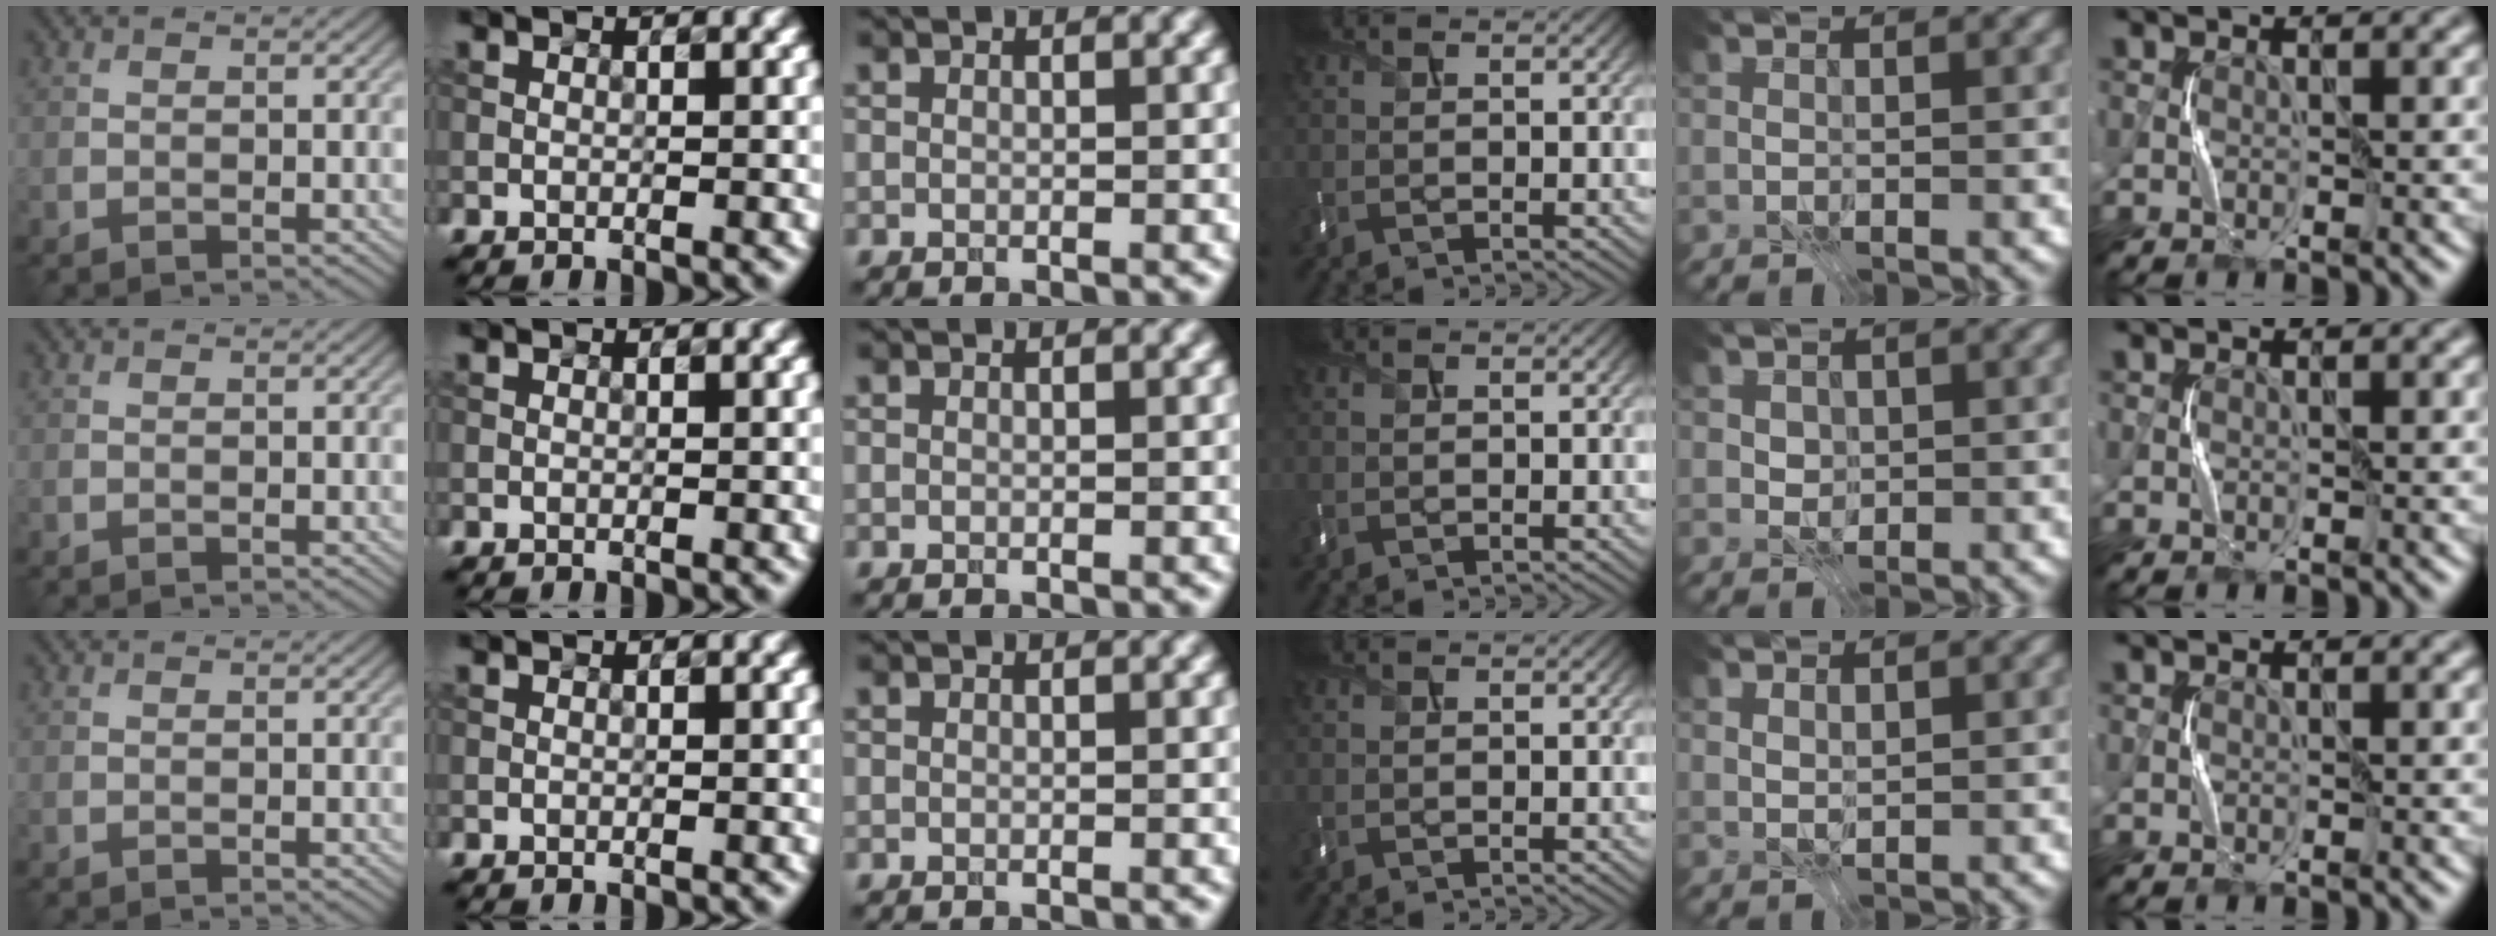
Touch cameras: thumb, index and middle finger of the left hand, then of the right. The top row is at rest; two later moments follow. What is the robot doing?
{"motion": "press", "object": "mouse"}